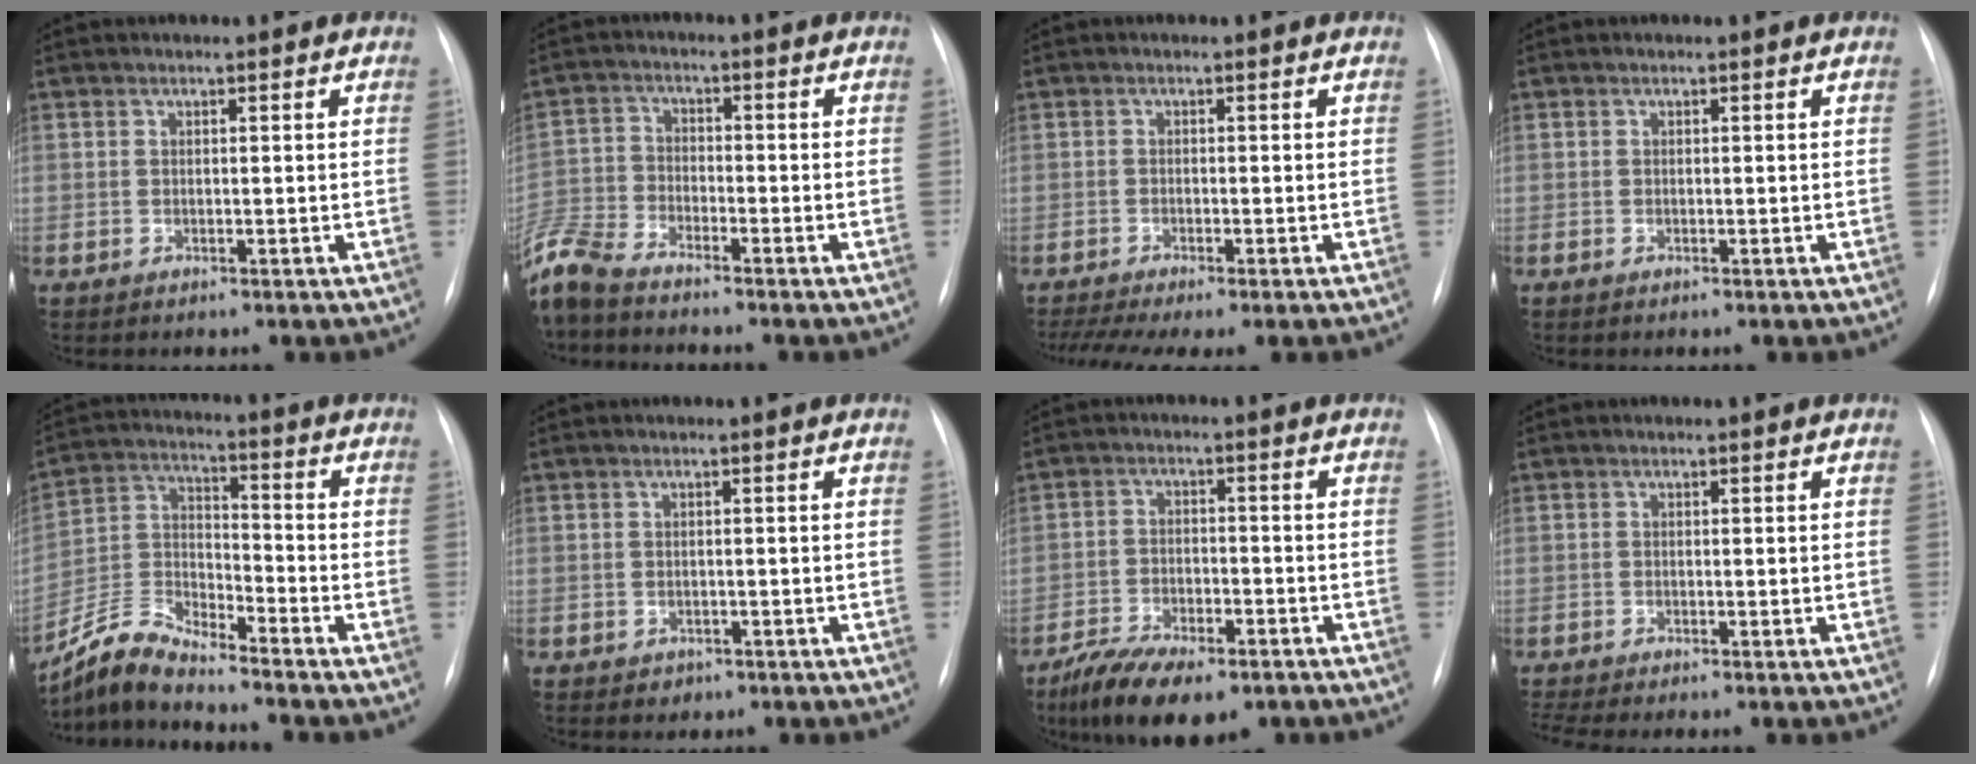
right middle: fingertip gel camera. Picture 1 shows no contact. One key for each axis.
{"total": 9.9, "fx": -8.9, "fy": 2.0, "fz": 4.0, "tx": -0.102, "ty": -0.013, "tz": -0.181}
{"total": 8.0, "fx": -6.2, "fy": 0.7, "fz": 5.1, "tx": -0.084, "ty": -0.012, "tz": -0.097}
{"total": 0.0}
{"total": 8.2, "fx": -8.0, "fy": 0.2, "fz": 1.6, "tx": -0.053, "ty": 0.003, "tz": -0.158}
{"total": 1.1, "fx": -0.7, "fy": 0.9, "fz": 0.1, "tx": -0.007, "ty": 0.001, "tz": -0.005}
{"total": 11.6, "fx": -8.3, "fy": 4.4, "fz": 6.8, "tx": -0.118, "ty": -0.011, "tz": -0.135}
{"total": 2.2, "fx": -1.9, "fy": -0.4, "fz": 0.9, "tx": -0.025, "ty": -0.009, "tz": -0.035}